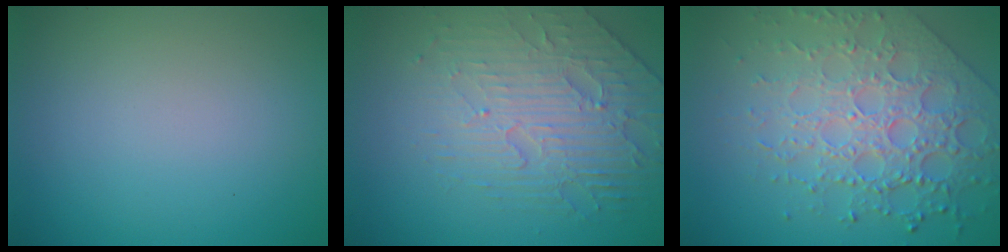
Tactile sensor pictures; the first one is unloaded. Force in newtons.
{"total": 4.3, "press": 4.0, "slide": 1.7}
{"total": 7.5, "press": 5.4, "slide": 5.1}